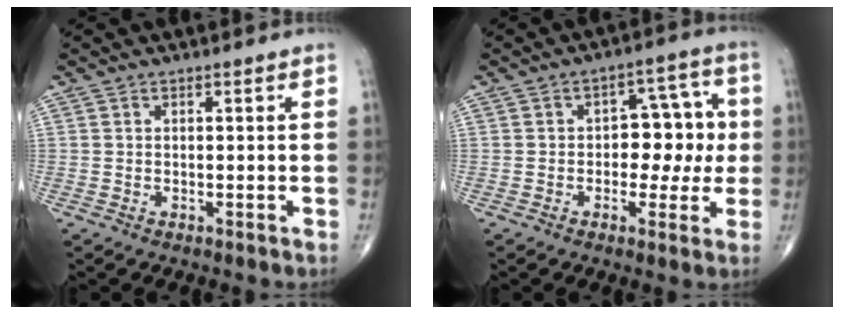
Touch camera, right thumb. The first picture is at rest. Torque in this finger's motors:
{"motor_torque": [0.09, 0.12, 0.17, -0.37, 0.11]}